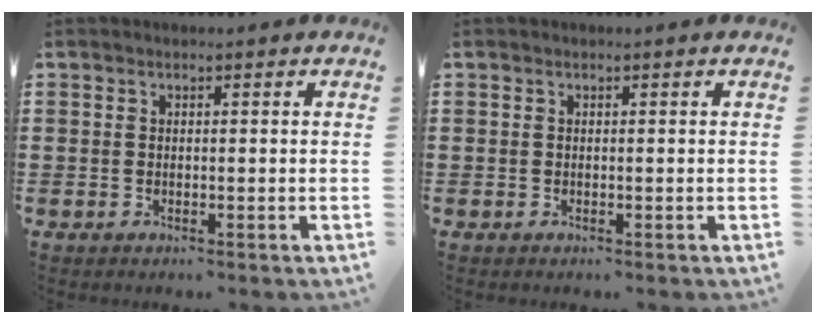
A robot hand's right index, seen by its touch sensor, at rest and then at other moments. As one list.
[{"total": 0.0}]